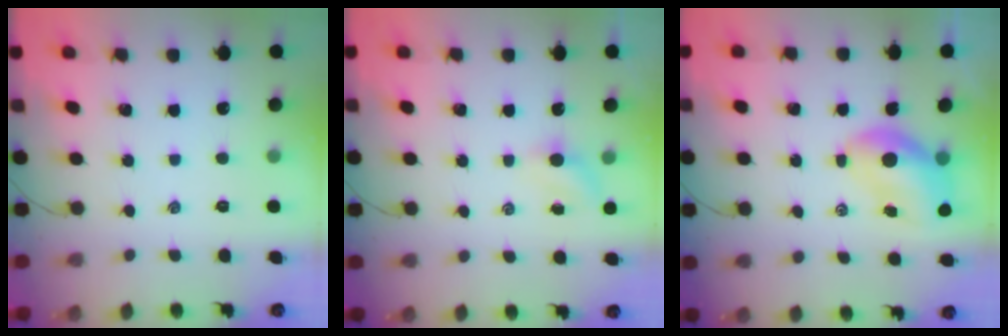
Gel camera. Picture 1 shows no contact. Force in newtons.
{"total": 3.1, "press": 2.9, "slide": 1.1}
{"total": 7.9, "press": 7.8, "slide": 1.4}